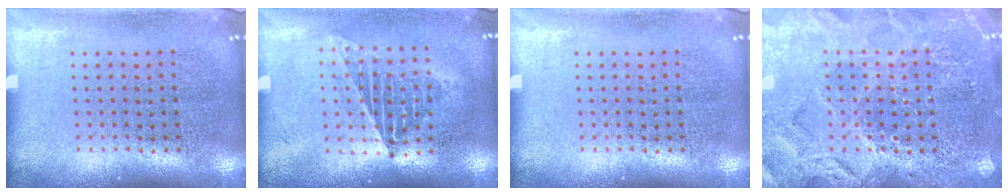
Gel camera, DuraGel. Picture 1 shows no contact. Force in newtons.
{"total": 1.2, "press": 1.1, "slide": 0.4}
{"total": 0.0}
{"total": 3.5, "press": 3.5, "slide": 0.4}